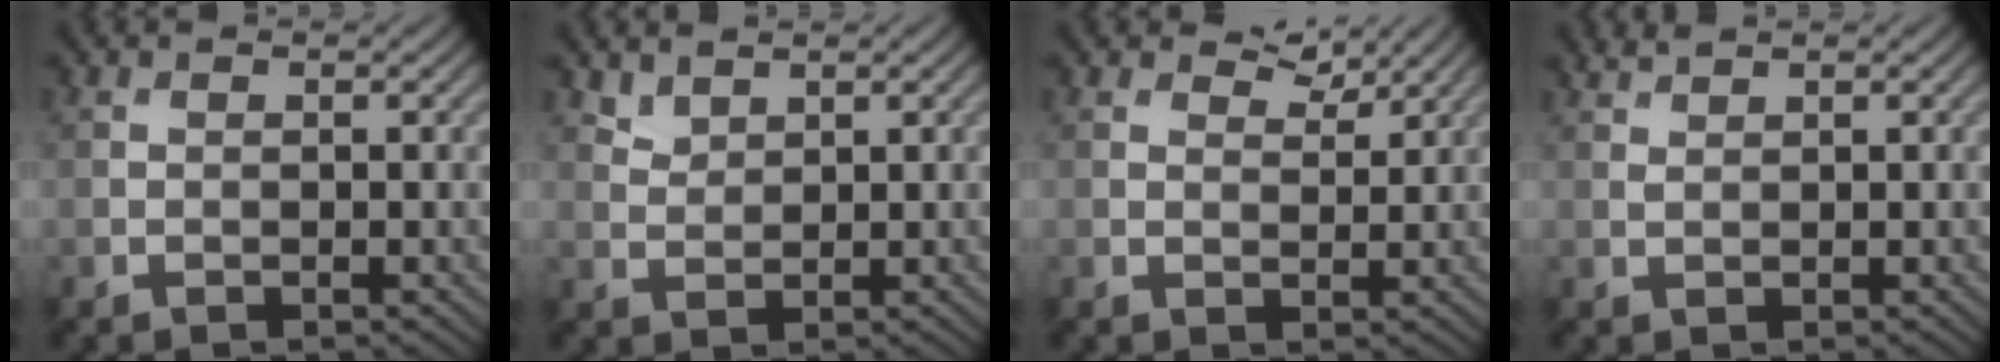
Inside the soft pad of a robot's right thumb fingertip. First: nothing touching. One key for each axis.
{"total": 2.0, "fx": 1.7, "fy": 0.7, "fz": 0.5, "tx": -0.015, "ty": -0.002, "tz": 0.042}
{"total": 2.7, "fx": 2.2, "fy": 1.1, "fz": 1.2, "tx": -0.017, "ty": -0.003, "tz": 0.042}
{"total": 1.1, "fx": 1.1, "fy": 0.0, "fz": 0.3, "tx": -0.014, "ty": 0.003, "tz": 0.025}